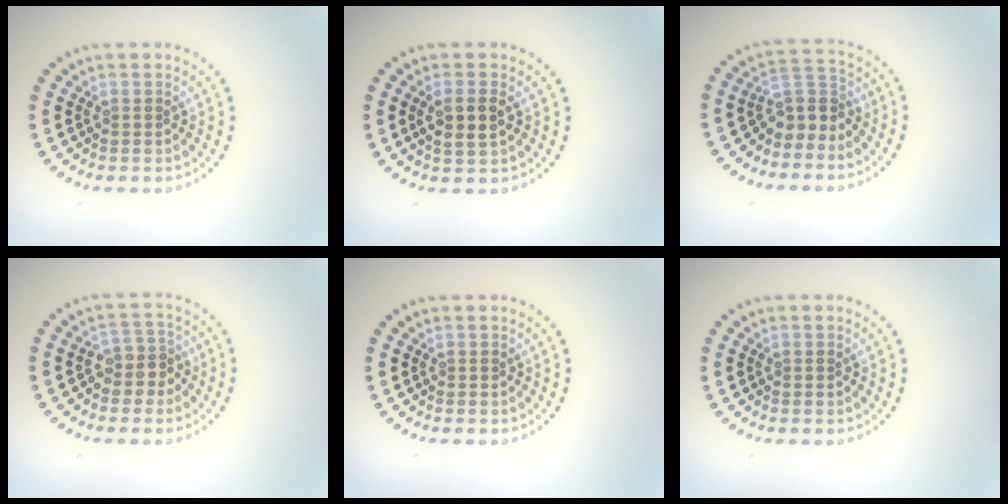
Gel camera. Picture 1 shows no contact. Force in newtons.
{"total": 2.6, "press": 2.5, "slide": 0.9}
{"total": 3.2, "press": 2.4, "slide": 2.1}
{"total": 2.5, "press": 2.1, "slide": 1.3}
{"total": 0.0}
{"total": 0.0}